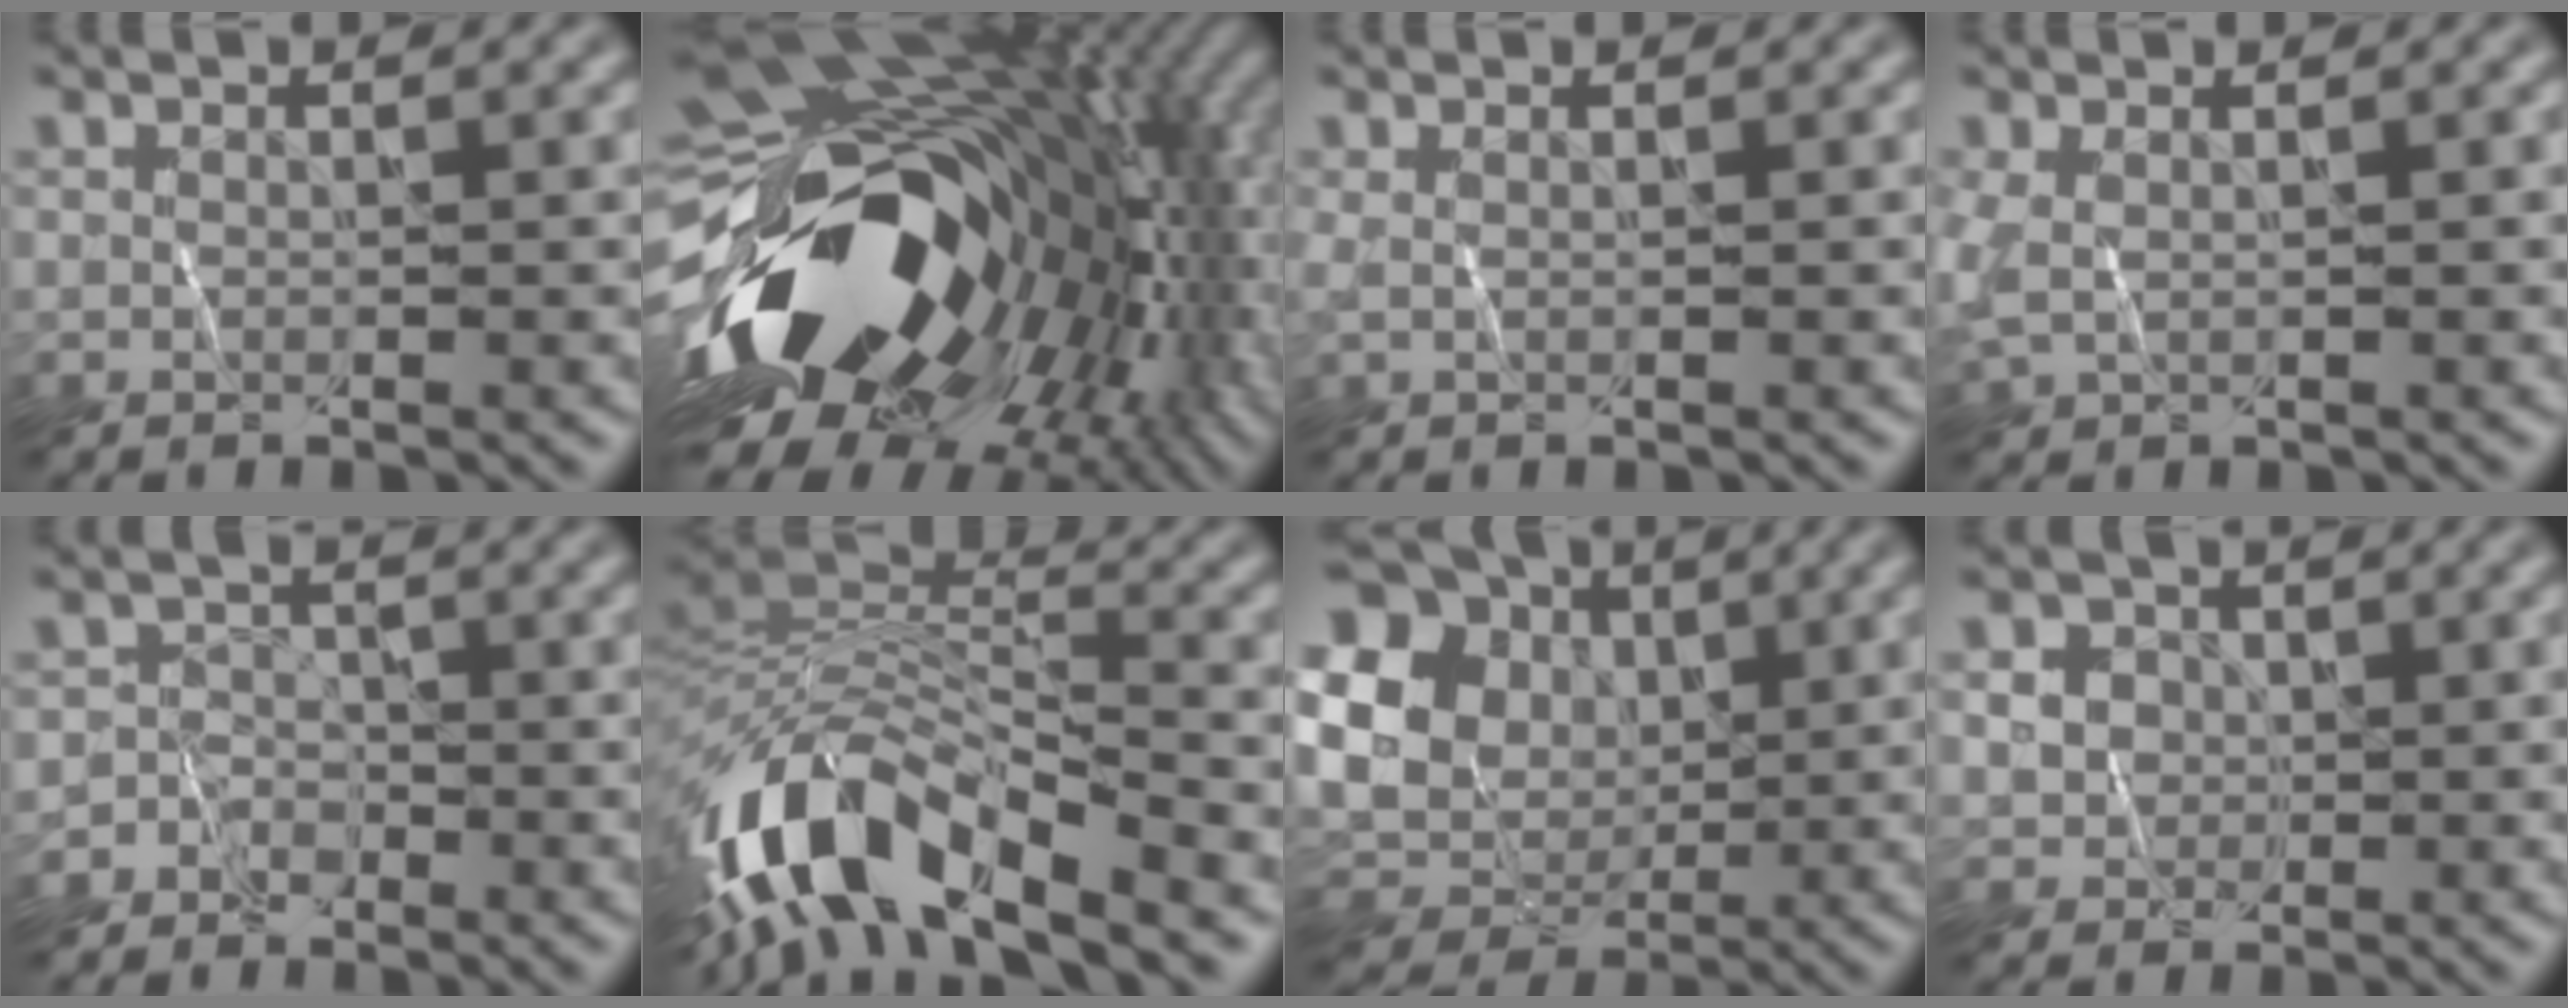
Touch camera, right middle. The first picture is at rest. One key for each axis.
{"total": 18.7, "fx": -2.7, "fy": 11.3, "fz": 14.6, "tx": -0.251, "ty": -0.036, "tz": -0.042}
{"total": 0.9, "fx": 0.2, "fy": 0.3, "fz": 0.8, "tx": -0.023, "ty": 0.000, "tz": 0.001}
{"total": 2.0, "fx": 0.2, "fy": 1.4, "fz": 1.4, "tx": -0.047, "ty": -0.002, "tz": 0.003}
{"total": 2.4, "fx": -1.6, "fy": 1.7, "fz": 0.0, "tx": 0.020, "ty": 0.014, "tz": -0.041}
{"total": 12.0, "fx": -6.9, "fy": 4.6, "fz": 8.6, "tx": -0.146, "ty": 0.012, "tz": -0.130}
{"total": 22.4, "fx": 5.0, "fy": 20.3, "fz": 8.1, "tx": -0.225, "ty": 0.000, "tz": 0.066}
{"total": 2.3, "fx": 0.5, "fy": 2.2, "fz": 0.5, "tx": 0.005, "ty": 0.004, "tz": 0.010}